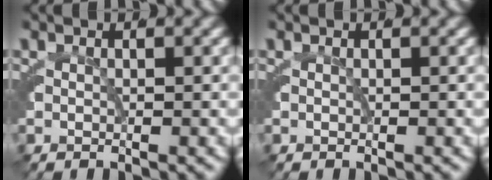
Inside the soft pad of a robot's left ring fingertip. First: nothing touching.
{"total": 0.0}